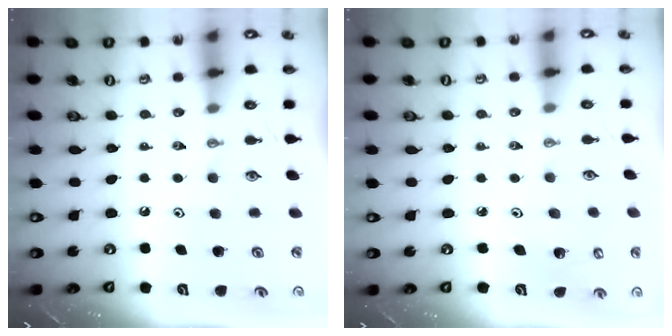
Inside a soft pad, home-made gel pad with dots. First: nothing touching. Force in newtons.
{"total": 2.8, "press": 2.7, "slide": 0.7}